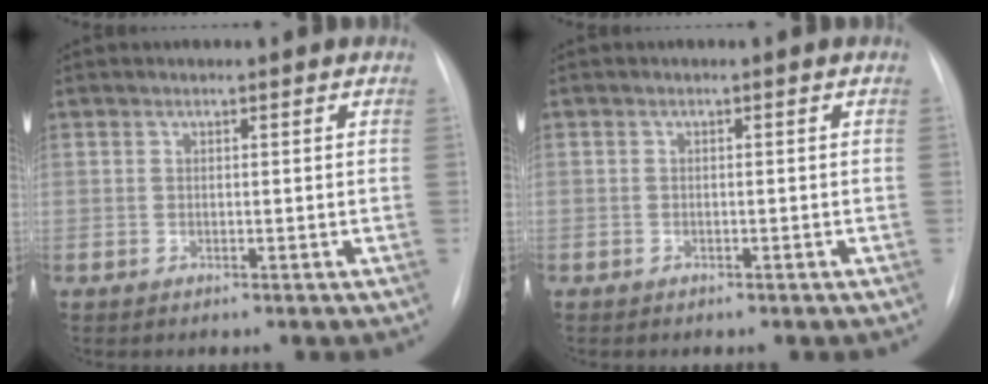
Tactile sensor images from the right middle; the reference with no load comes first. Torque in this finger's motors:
{"motor_torque": [1.06, -1.08, -0.34, -0.21]}